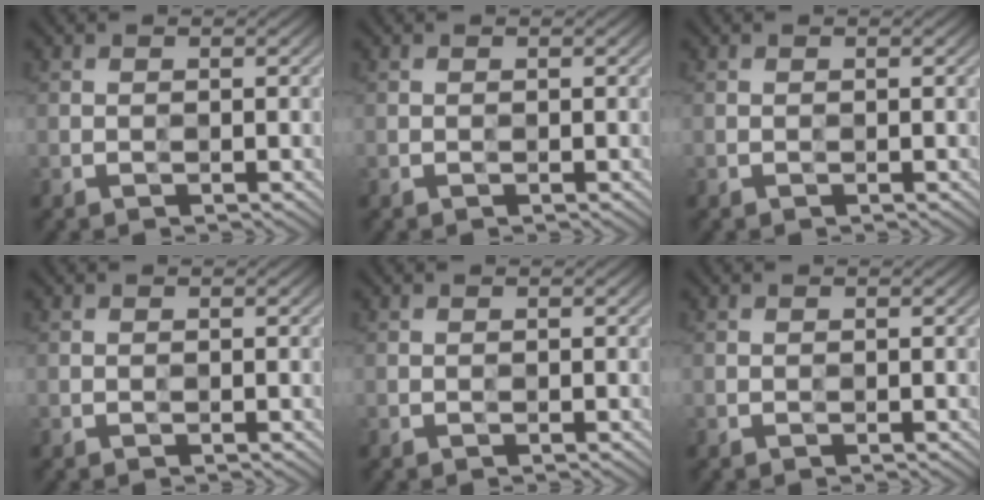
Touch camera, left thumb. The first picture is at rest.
{"total": 0.0}
{"total": 0.0}
{"total": 0.0}
{"total": 0.0}
{"total": 0.0}